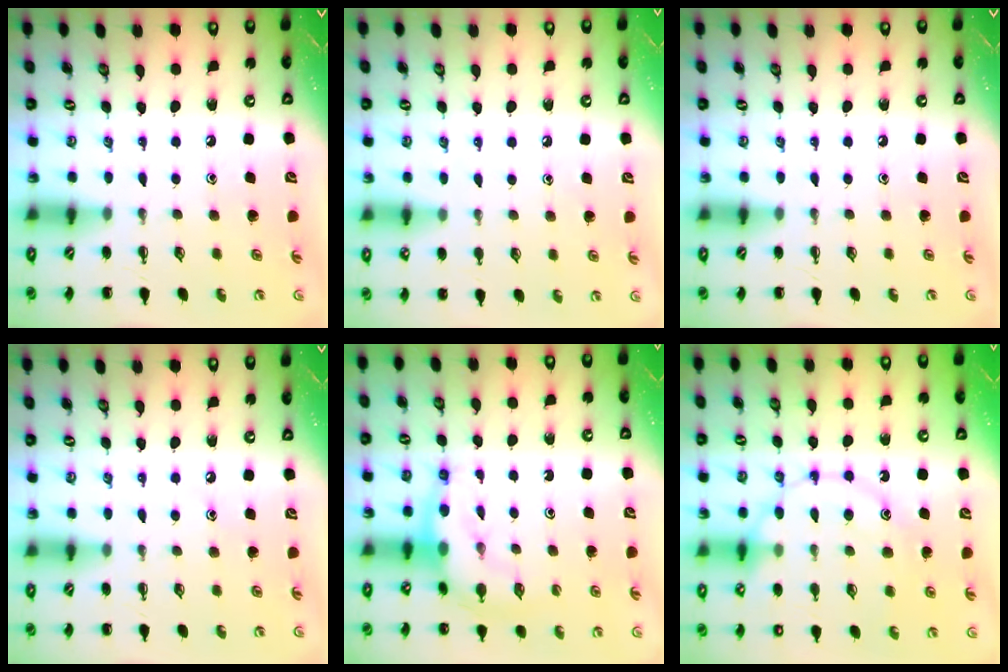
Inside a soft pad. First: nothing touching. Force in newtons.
{"total": 4.8, "press": 4.5, "slide": 1.6}
{"total": 0.0}
{"total": 4.6, "press": 4.4, "slide": 1.3}
{"total": 10.6, "press": 10.4, "slide": 2.3}
{"total": 14.2, "press": 14.2, "slide": 0.8}